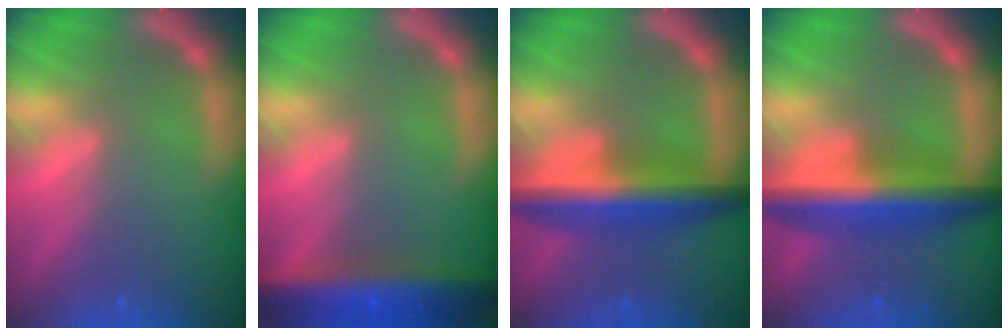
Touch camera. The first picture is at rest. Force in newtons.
{"total": 9.0}
{"total": 7.5}
{"total": 8.0}